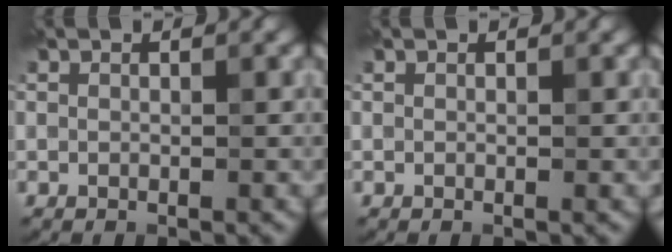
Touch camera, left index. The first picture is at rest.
{"total": 0.0}